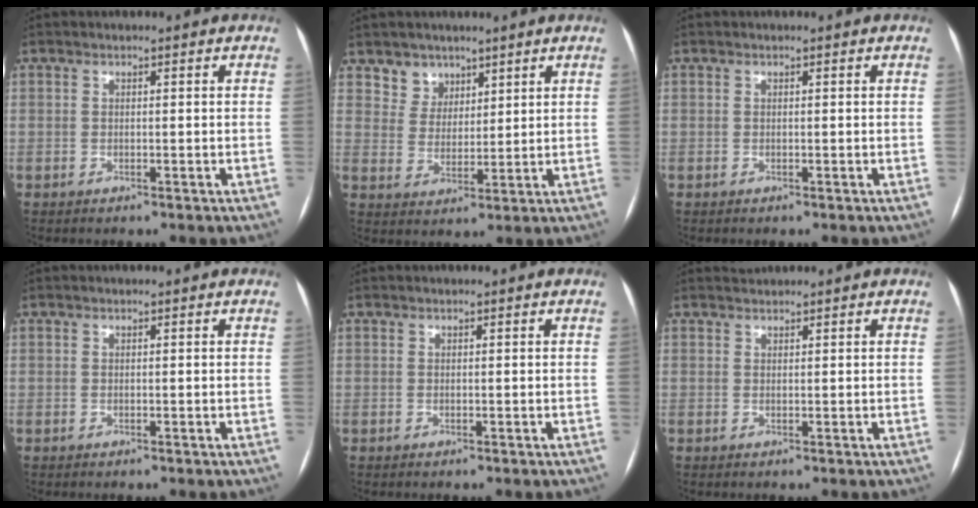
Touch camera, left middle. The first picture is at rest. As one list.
[{"total": 4.9, "force": [3.5, 3.4, -0.2], "torque": [0.011, -0.003, 0.066]}, {"total": 0.0}, {"total": 0.0}, {"total": 0.0}, {"total": 0.9, "force": [0.9, 0.0, -0.3], "torque": [-0.004, 0.006, 0.019]}]